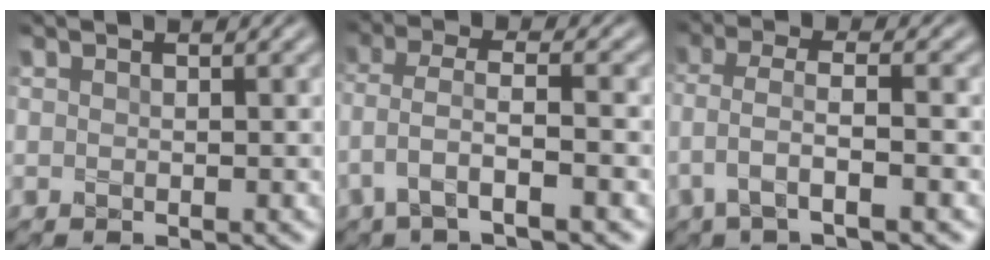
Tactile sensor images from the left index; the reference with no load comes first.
{"total": 4.1, "force": [-1.9, 0.9, 3.5], "torque": [-0.073, 0.003, -0.042]}
{"total": 3.8, "force": [-1.4, 0.8, 3.4], "torque": [-0.068, 0.004, -0.034]}